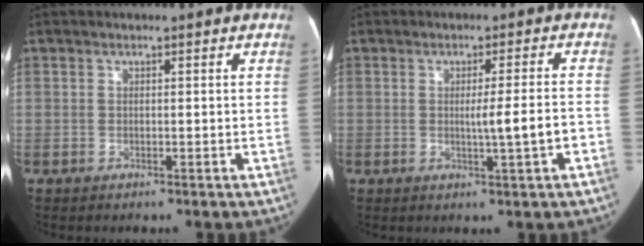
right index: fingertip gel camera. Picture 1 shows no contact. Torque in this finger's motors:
{"motor_torque": [0.10, 0.04, 0.05, 0.04]}